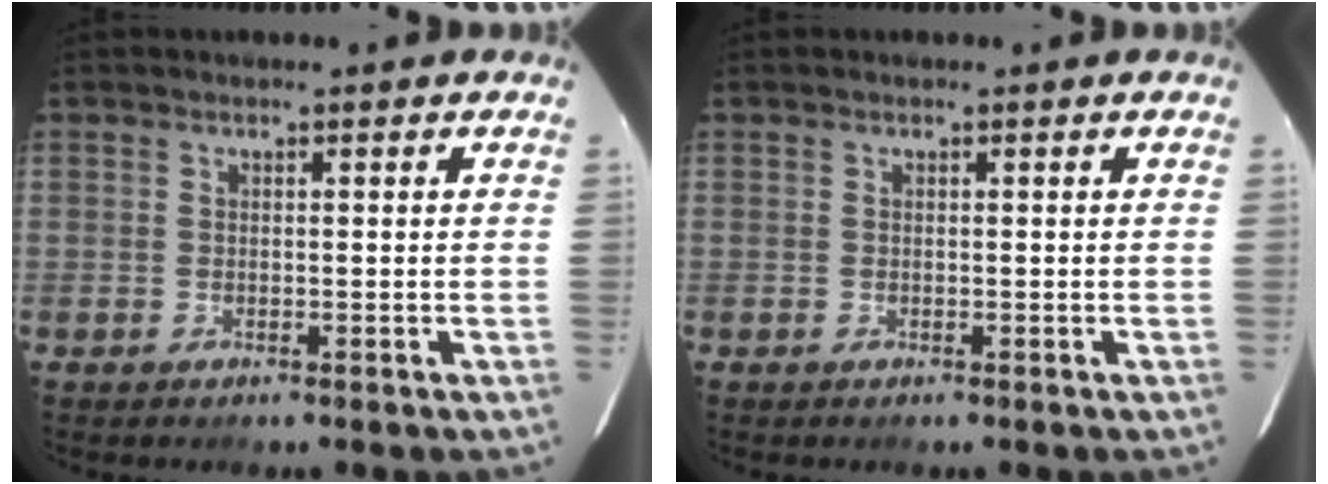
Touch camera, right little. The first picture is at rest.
{"total": 0.0}